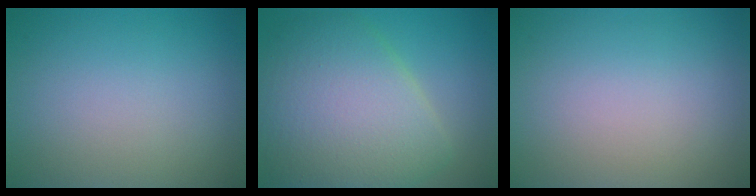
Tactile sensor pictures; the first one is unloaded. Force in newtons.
{"total": 9.6, "press": 9.6, "slide": 0.4}
{"total": 0.0}